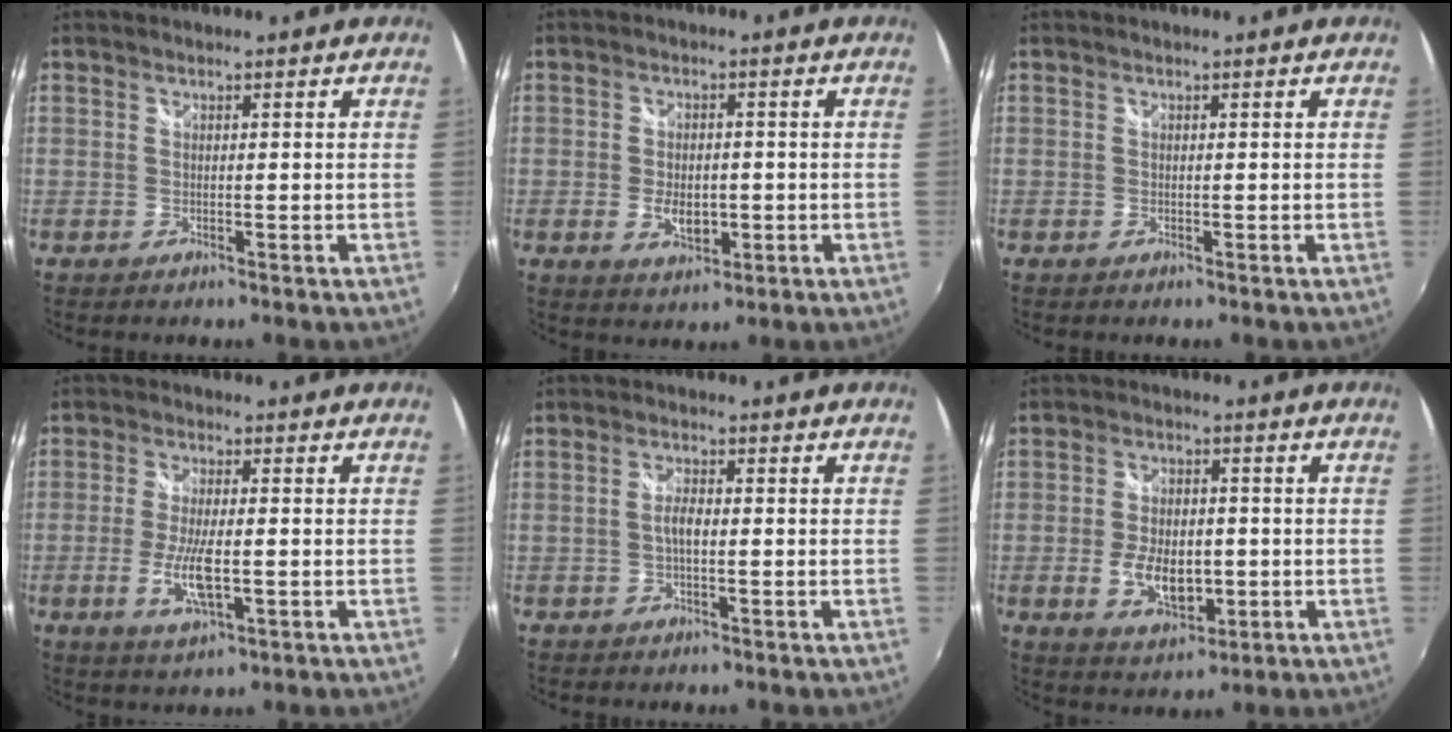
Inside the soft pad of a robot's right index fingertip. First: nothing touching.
{"total": 5.3, "force": [-1.2, 3.3, 4.0], "torque": [-0.078, -0.006, -0.017]}
{"total": 0.0}
{"total": 7.5, "force": [-1.8, 2.0, 7.0], "torque": [-0.142, -0.011, -0.035]}
{"total": 2.4, "force": [-0.4, 0.8, 2.2], "torque": [-0.044, 0.003, -0.008]}
{"total": 8.6, "force": [-1.7, 5.0, 6.7], "torque": [-0.135, -0.008, -0.023]}